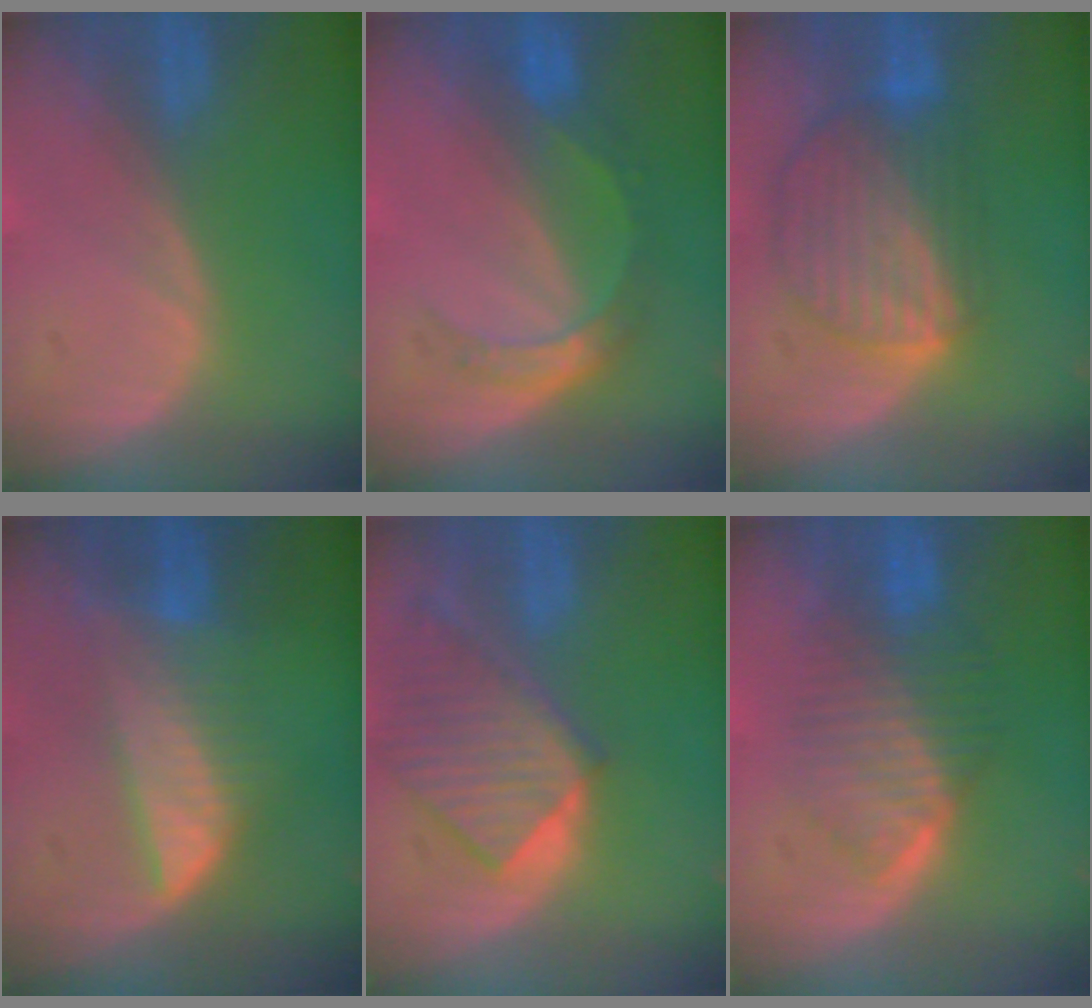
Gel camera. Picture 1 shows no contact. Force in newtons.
{"total": 5.3, "press": 4.8, "slide": 2.2}
{"total": 8.8, "press": 7.7, "slide": 4.3}
{"total": 6.4, "press": 6.3, "slide": 1.0}
{"total": 9.3, "press": 8.1, "slide": 4.6}
{"total": 6.5, "press": 6.5, "slide": 0.6}